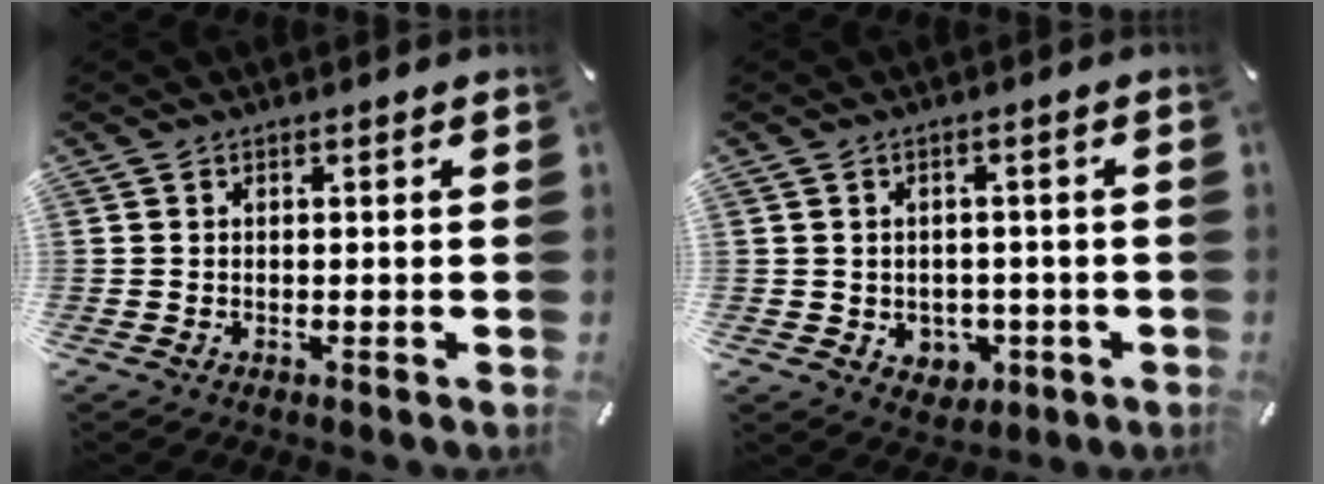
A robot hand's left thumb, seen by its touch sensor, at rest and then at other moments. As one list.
[{"total": 4.2, "force": [-0.2, 4.1, 1.1], "torque": [-0.002, -0.001, -0.006]}]